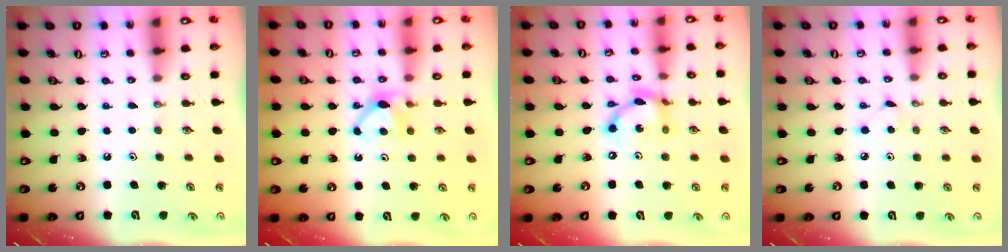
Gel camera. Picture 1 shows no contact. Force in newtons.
{"total": 5.4, "press": 5.3, "slide": 0.7}
{"total": 10.5, "press": 10.5, "slide": 0.6}
{"total": 2.9, "press": 2.8, "slide": 0.3}